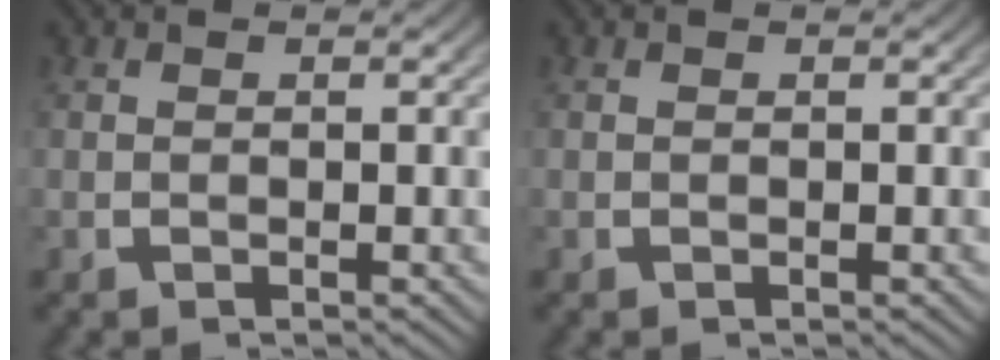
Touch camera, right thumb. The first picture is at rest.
{"total": 0.0}